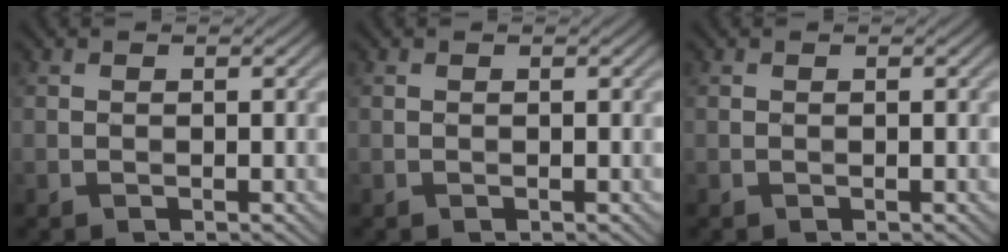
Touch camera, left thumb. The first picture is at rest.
{"total": 0.0}
{"total": 0.0}